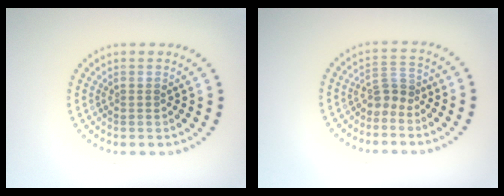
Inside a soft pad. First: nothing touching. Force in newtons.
{"total": 2.0, "press": 1.4, "slide": 1.4}